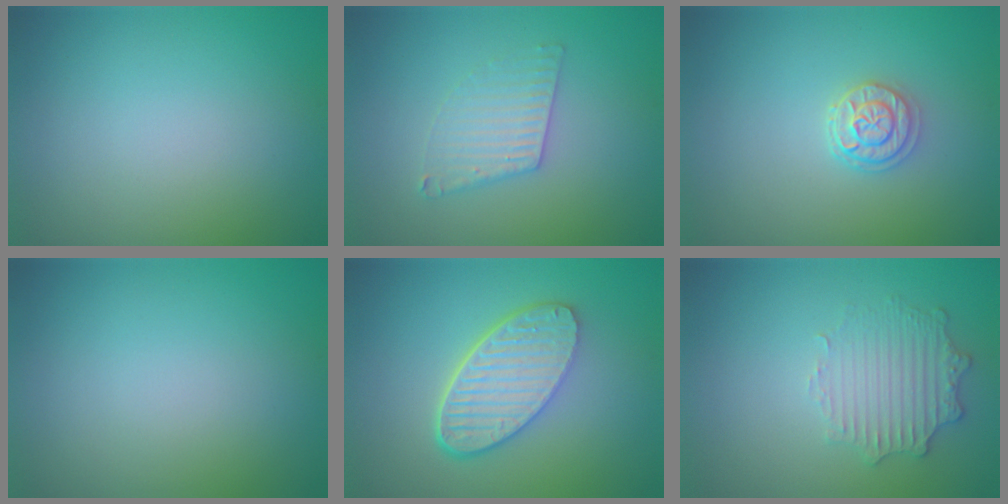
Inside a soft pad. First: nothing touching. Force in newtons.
{"total": 2.5, "press": 2.5, "slide": 0.2}
{"total": 2.2, "press": 2.0, "slide": 0.8}
{"total": 0.0}
{"total": 5.7, "press": 4.4, "slide": 3.6}
{"total": 2.6, "press": 2.5, "slide": 0.7}